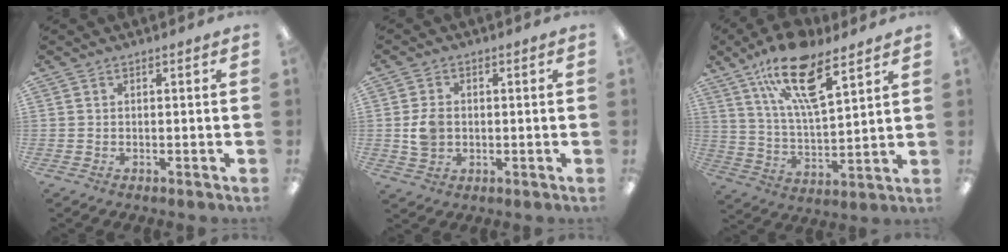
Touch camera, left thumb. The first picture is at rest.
{"total": 5.6, "force": [-0.1, 4.4, 3.4], "torque": [-0.060, 0.006, 0.000]}
{"total": 18.0, "force": [11.1, 6.4, 12.7], "torque": [-0.220, -0.046, 0.189]}